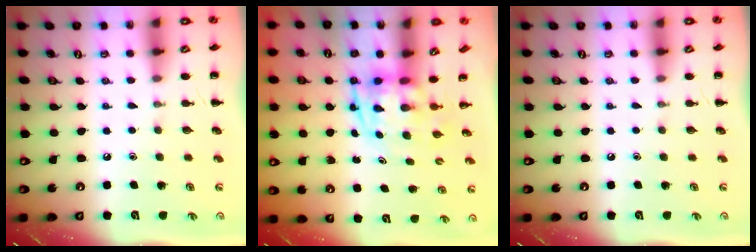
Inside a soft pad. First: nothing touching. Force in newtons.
{"total": 3.5, "press": 3.4, "slide": 0.9}
{"total": 0.0}